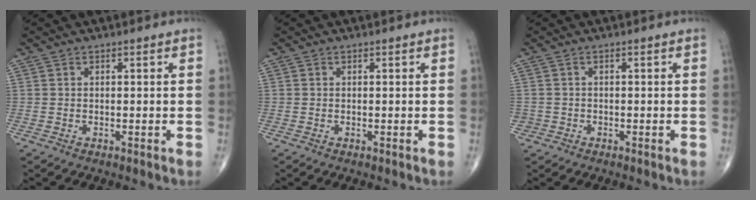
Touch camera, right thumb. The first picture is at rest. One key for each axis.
{"total": 0.0}
{"total": 1.6, "fx": -0.5, "fy": 1.5, "fz": 0.5, "tx": -0.010, "ty": 0.009, "tz": -0.007}